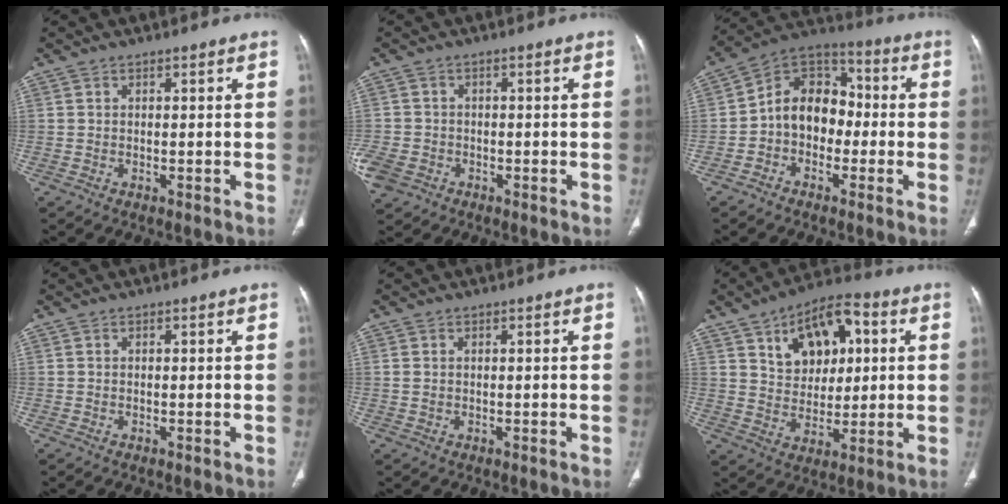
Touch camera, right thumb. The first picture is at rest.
{"total": 6.4, "force": [-2.7, 5.3, 2.4], "torque": [-0.067, 0.010, -0.042]}
{"total": 11.8, "force": [-1.6, 9.0, 7.5], "torque": [-0.089, 0.043, -0.044]}
{"total": 0.0}
{"total": 1.0, "force": [0.1, 0.7, 0.6], "torque": [-0.020, 0.001, 0.007]}
{"total": 14.6, "force": [5.0, 9.2, 10.2], "torque": [-0.115, 0.002, 0.082]}